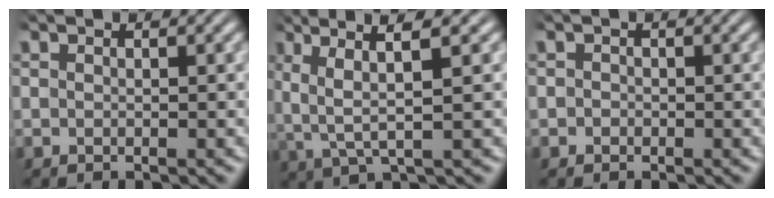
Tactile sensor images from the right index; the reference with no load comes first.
{"total": 5.2, "force": [1.7, 1.6, 4.7], "torque": [-0.082, 0.010, 0.027]}
{"total": 0.9, "force": [-0.5, 0.8, -0.1], "torque": [0.002, 0.000, -0.014]}